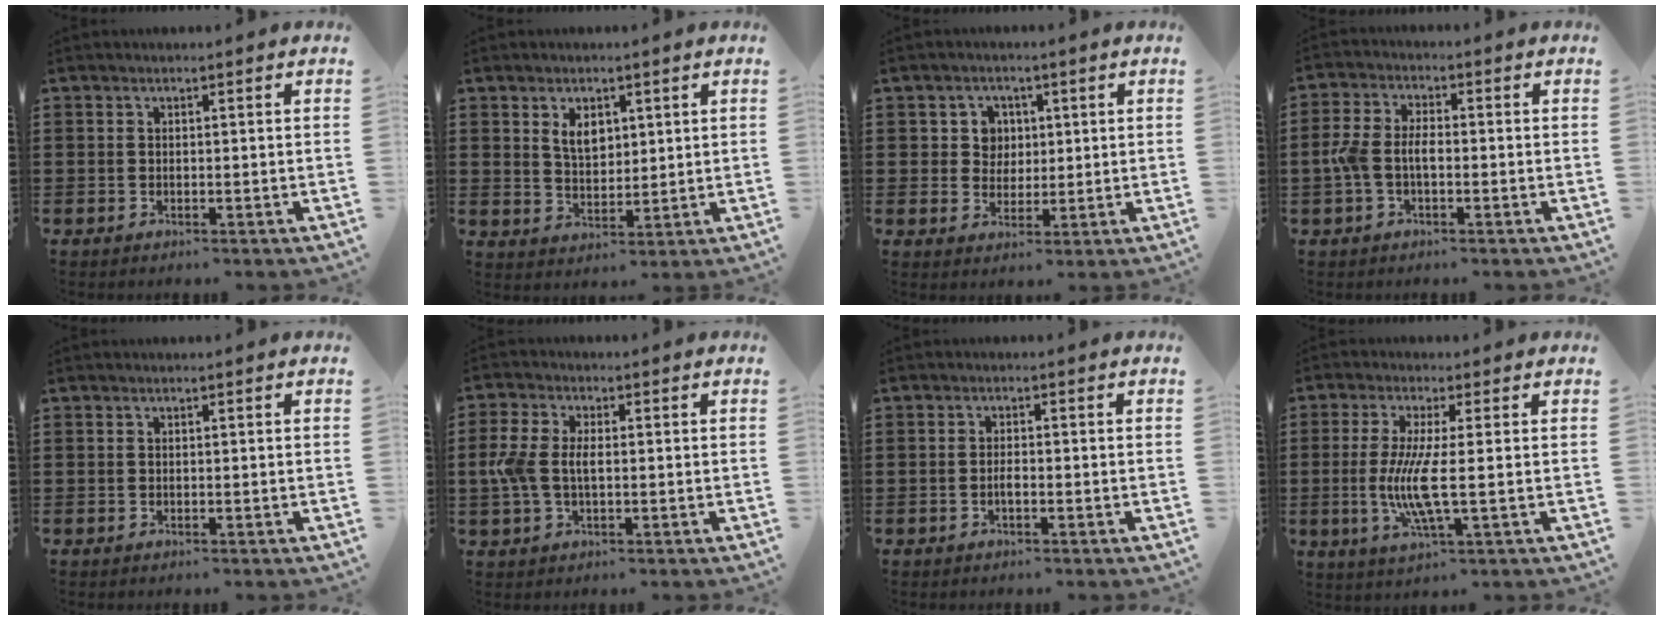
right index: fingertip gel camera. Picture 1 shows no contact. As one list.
[{"total": 4.3, "force": [2.0, 2.7, 2.7], "torque": [-0.055, 0.008, 0.033]}, {"total": 4.1, "force": [1.0, 3.8, 1.2], "torque": [-0.033, 0.010, 0.014]}, {"total": 4.7, "force": [-0.9, 2.5, 3.8], "torque": [-0.098, -0.001, -0.026]}, {"total": 0.0}, {"total": 5.4, "force": [-0.2, 3.0, 4.5], "torque": [-0.122, -0.003, -0.017]}, {"total": 1.4, "force": [-0.5, 0.4, 1.2], "torque": [-0.025, 0.001, -0.010]}, {"total": 7.7, "force": [-0.8, 0.8, 7.6], "torque": [-0.168, -0.023, -0.025]}]